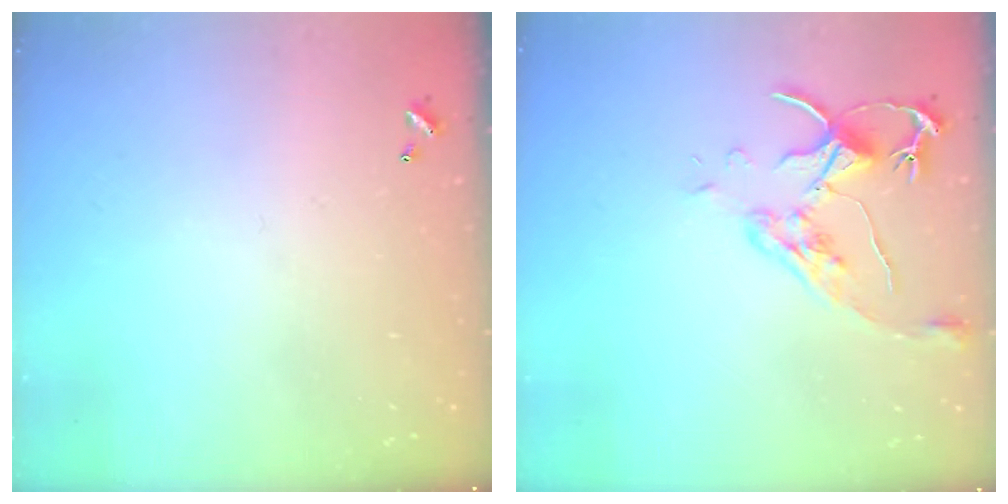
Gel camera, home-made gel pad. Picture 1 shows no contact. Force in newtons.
{"total": 9.0, "press": 9.0, "slide": 0.9}